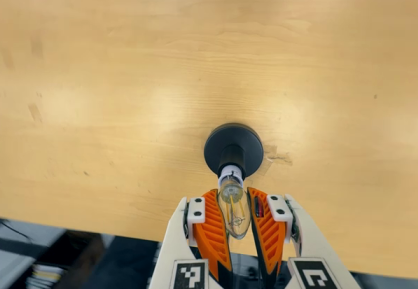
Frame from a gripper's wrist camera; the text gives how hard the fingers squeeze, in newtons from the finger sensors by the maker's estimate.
{"total": 23.4, "left": 24.8, "right": 22.1}